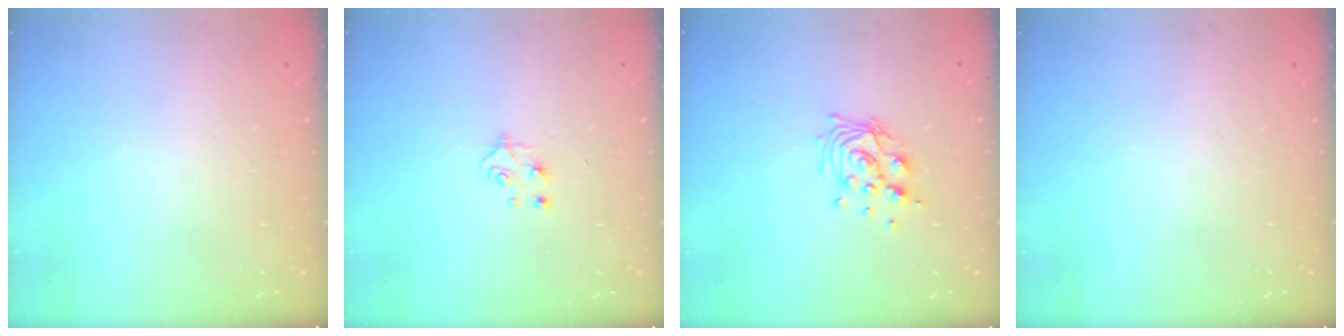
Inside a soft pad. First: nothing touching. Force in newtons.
{"total": 5.5, "press": 5.5, "slide": 0.6}
{"total": 9.9, "press": 9.8, "slide": 1.5}
{"total": 0.0}